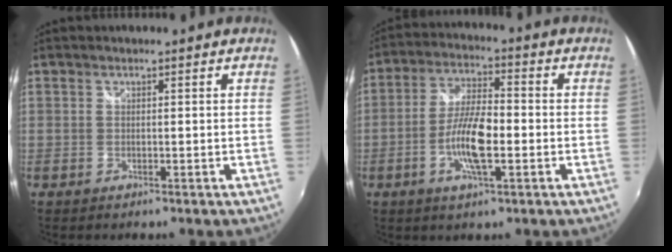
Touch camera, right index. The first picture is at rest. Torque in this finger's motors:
{"motor_torque": [0.38, 0.03, 0.58, 0.08]}